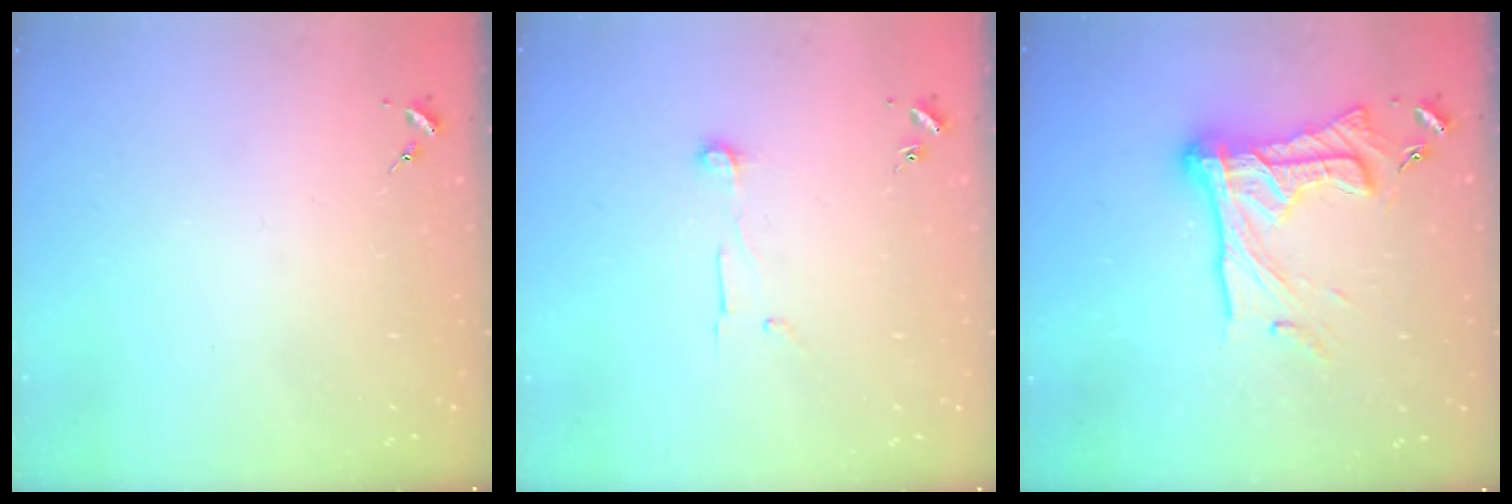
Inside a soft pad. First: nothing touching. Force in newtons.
{"total": 7.3, "press": 7.3, "slide": 0.4}
{"total": 21.0, "press": 20.9, "slide": 1.9}